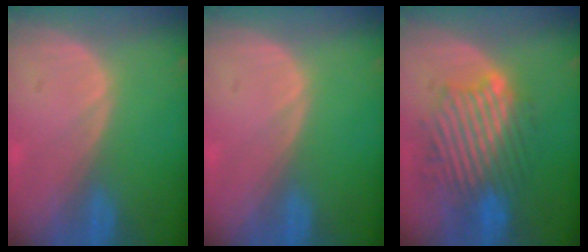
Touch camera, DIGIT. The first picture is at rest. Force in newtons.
{"total": 0.0}
{"total": 10.1, "press": 9.7, "slide": 2.6}